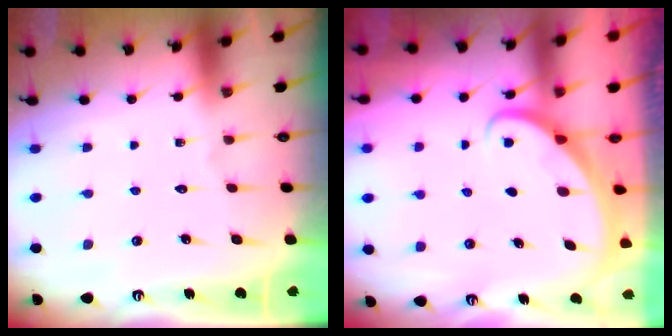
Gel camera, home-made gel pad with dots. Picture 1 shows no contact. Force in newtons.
{"total": 2.2, "press": 2.2, "slide": 0.1}